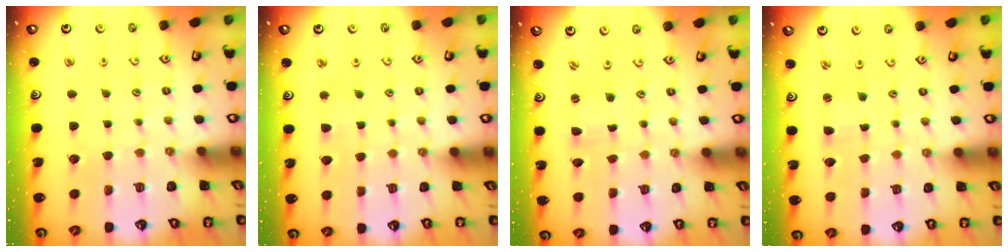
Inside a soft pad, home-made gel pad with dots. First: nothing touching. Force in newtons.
{"total": 2.7, "press": 2.6, "slide": 0.5}
{"total": 1.1, "press": 1.0, "slide": 0.2}
{"total": 1.5, "press": 1.4, "slide": 0.2}